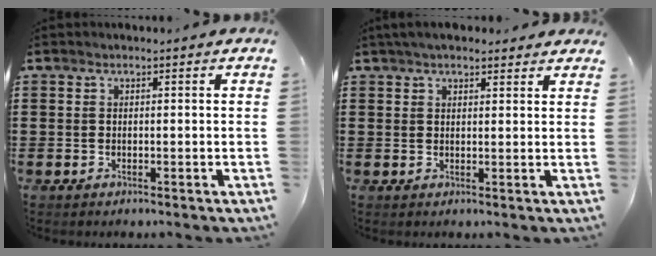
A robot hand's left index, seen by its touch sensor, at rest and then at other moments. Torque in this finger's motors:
{"motor_torque": [2.14, 0.00, 0.28, 0.00]}